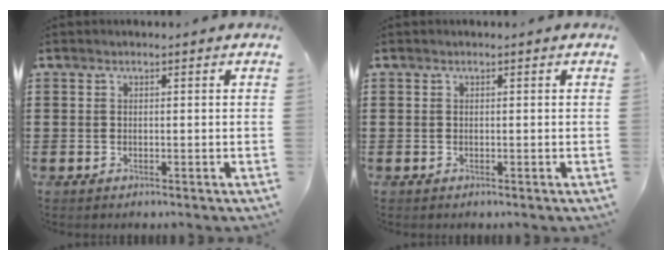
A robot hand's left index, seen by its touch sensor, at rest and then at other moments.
{"total": 0.0}